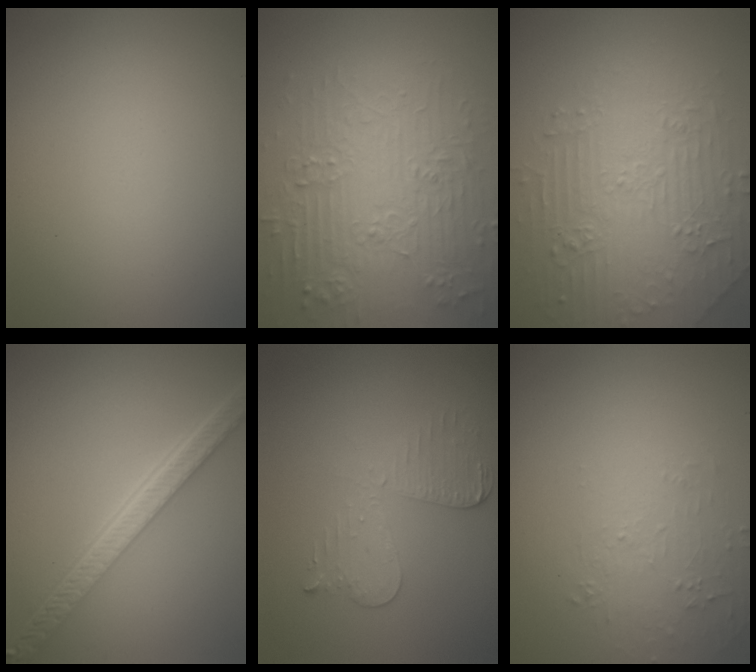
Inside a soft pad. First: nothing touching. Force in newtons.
{"total": 7.5, "press": 5.9, "slide": 4.6}
{"total": 4.6, "press": 4.5, "slide": 0.5}
{"total": 5.7, "press": 4.4, "slide": 3.7}
{"total": 2.9, "press": 2.7, "slide": 1.2}
{"total": 1.7, "press": 0.5, "slide": 1.7}